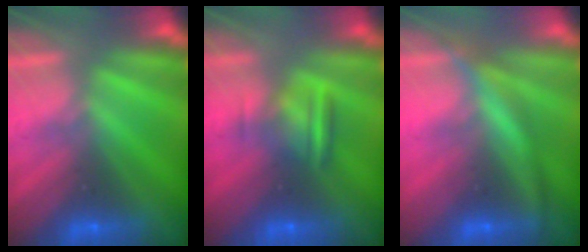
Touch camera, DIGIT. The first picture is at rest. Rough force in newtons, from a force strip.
{"total": 8.2}
{"total": 3.3}